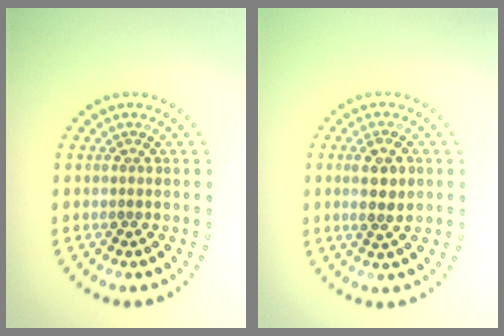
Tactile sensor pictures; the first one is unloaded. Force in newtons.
{"total": 2.3, "press": 2.2, "slide": 0.6}